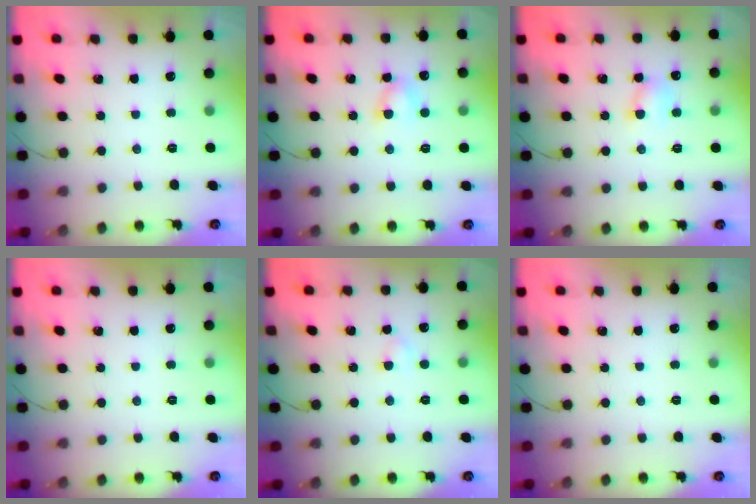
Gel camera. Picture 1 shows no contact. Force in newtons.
{"total": 4.3, "press": 4.2, "slide": 0.7}
{"total": 5.3, "press": 5.2, "slide": 0.7}
{"total": 0.0}
{"total": 2.3, "press": 2.1, "slide": 0.9}
{"total": 0.0}